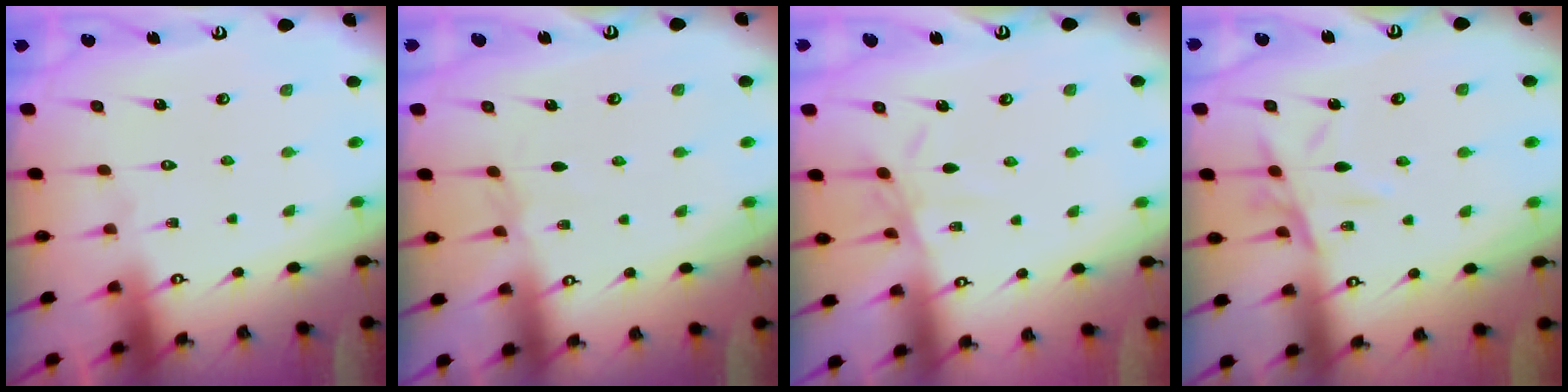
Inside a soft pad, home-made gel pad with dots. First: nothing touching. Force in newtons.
{"total": 2.8, "press": 2.8, "slide": 0.4}
{"total": 4.8, "press": 4.7, "slide": 0.6}
{"total": 10.4, "press": 10.3, "slide": 0.7}